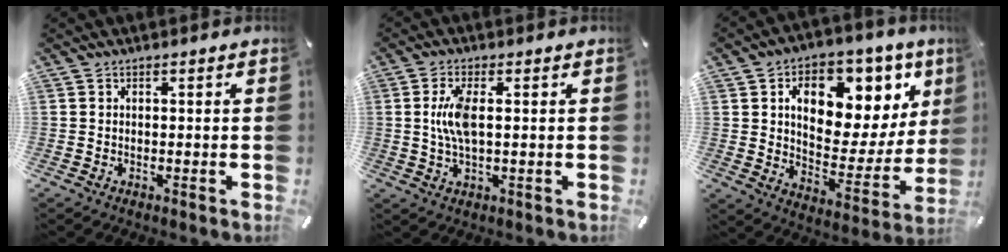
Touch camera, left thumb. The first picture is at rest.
{"total": 6.8, "force": [0.8, 2.5, 6.3], "torque": [-0.143, -0.001, 0.008]}
{"total": 15.7, "force": [7.8, 10.0, 9.3], "torque": [-0.126, -0.061, 0.131]}